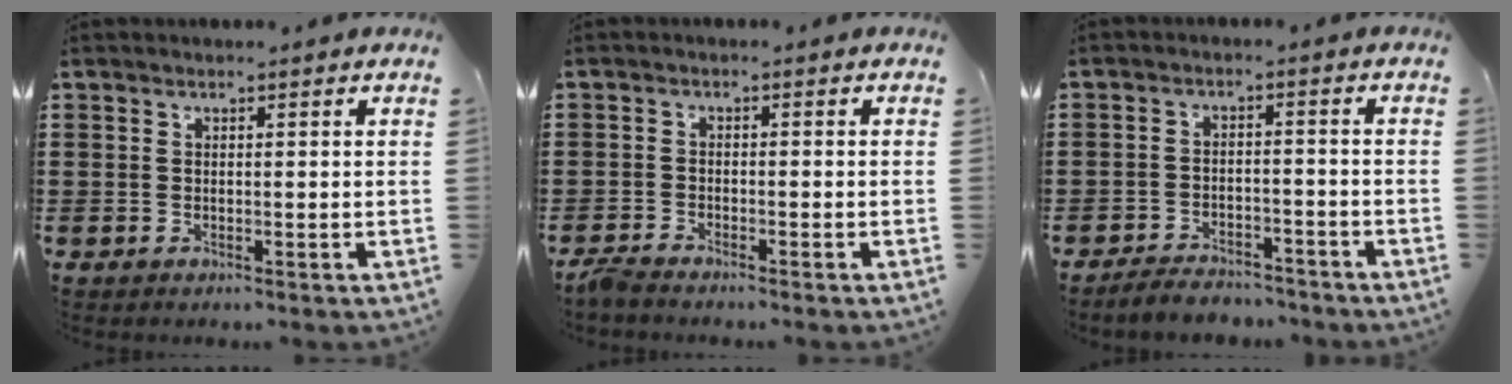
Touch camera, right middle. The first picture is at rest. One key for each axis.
{"total": 2.0, "fx": -1.9, "fy": 0.0, "fz": 0.6, "tx": -0.026, "ty": -0.003, "tz": -0.041}
{"total": 3.8, "fx": -3.8, "fy": 0.8, "fz": 0.3, "tx": -0.008, "ty": 0.008, "tz": -0.080}